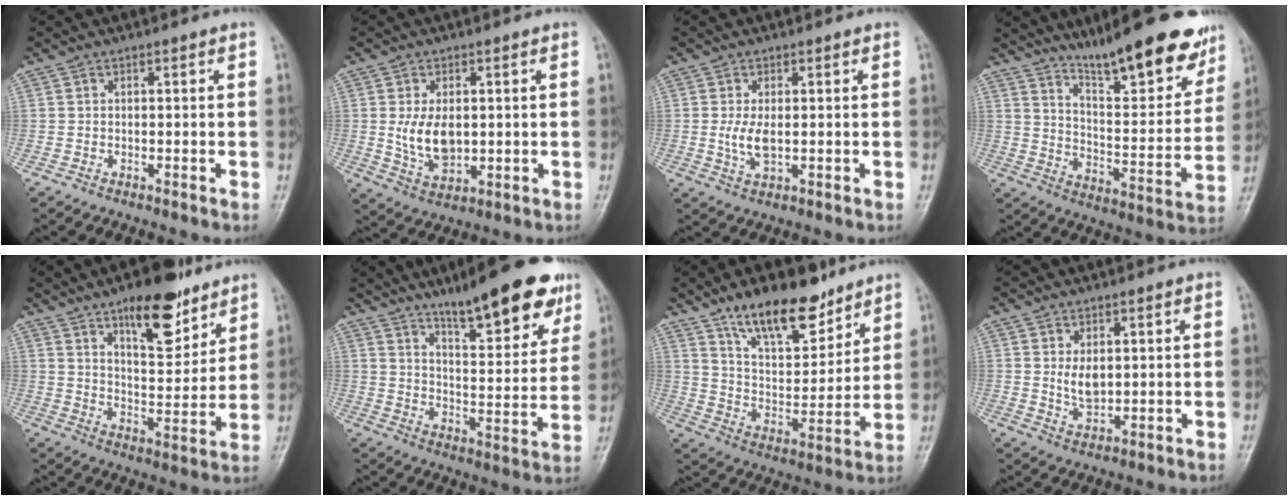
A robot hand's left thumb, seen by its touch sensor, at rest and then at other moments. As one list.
[{"total": 7.9, "force": [0.6, 4.9, 6.2], "torque": [-0.101, -0.012, 0.022]}, {"total": 4.2, "force": [0.1, 2.0, 3.7], "torque": [-0.077, -0.011, 0.006]}, {"total": 20.5, "force": [15.0, 5.0, 13.1], "torque": [-0.150, -0.082, 0.235]}, {"total": 14.5, "force": [9.4, 5.7, 9.4], "torque": [-0.105, -0.058, 0.149]}, {"total": 19.4, "force": [13.1, 4.8, 13.5], "torque": [-0.154, -0.060, 0.198]}, {"total": 16.2, "force": [11.5, 6.7, 9.2], "torque": [-0.110, -0.071, 0.203]}, {"total": 4.3, "force": [1.0, 2.5, 3.4], "torque": [-0.051, -0.014, 0.026]}]